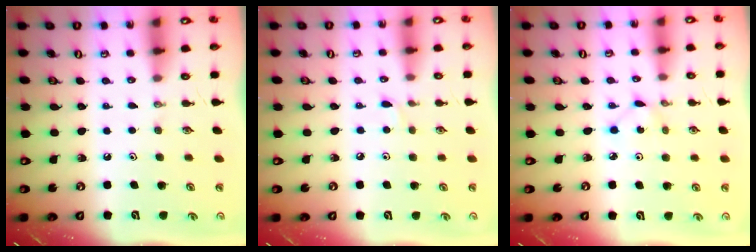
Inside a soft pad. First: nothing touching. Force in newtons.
{"total": 2.8, "press": 2.7, "slide": 0.4}
{"total": 1.2, "press": 1.2, "slide": 0.1}